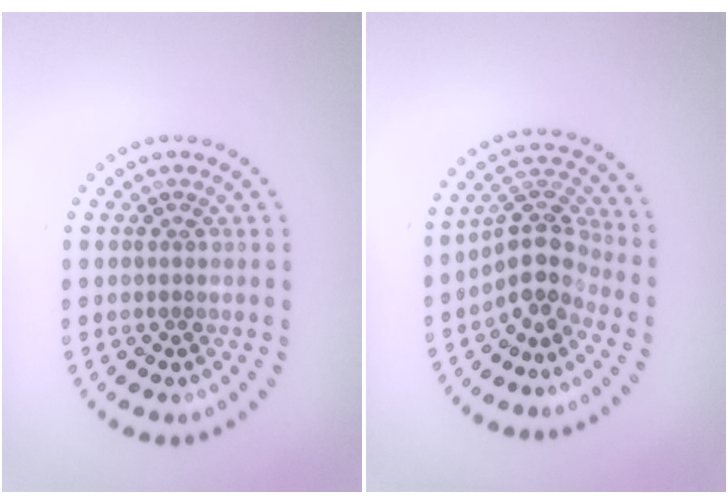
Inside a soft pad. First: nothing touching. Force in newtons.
{"total": 4.0, "press": 3.1, "slide": 2.6}